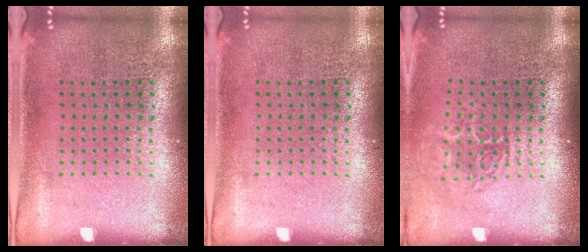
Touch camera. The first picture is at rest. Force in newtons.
{"total": 0.0}
{"total": 1.6, "press": 1.2, "slide": 1.2}